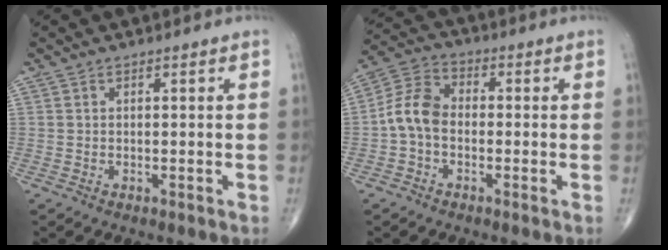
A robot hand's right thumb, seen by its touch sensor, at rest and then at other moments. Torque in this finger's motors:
{"motor_torque": [1.29, 1.19, 0.65, -0.52, 0.07]}